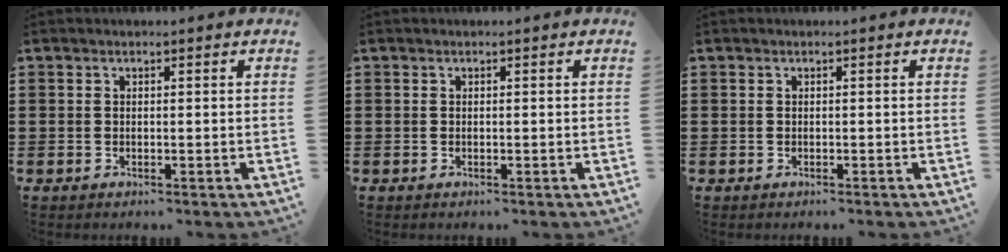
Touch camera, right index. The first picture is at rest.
{"total": 0.0}
{"total": 0.0}